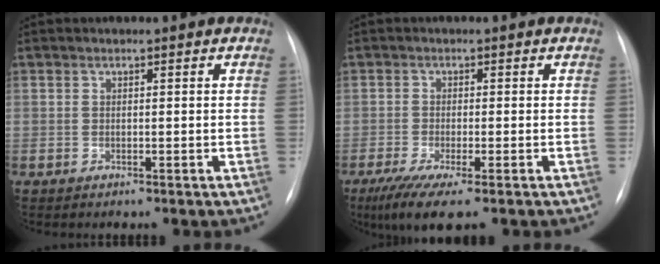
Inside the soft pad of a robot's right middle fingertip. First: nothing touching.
{"total": 6.5, "force": [-4.0, 0.7, 5.1], "torque": [-0.089, -0.021, -0.067]}